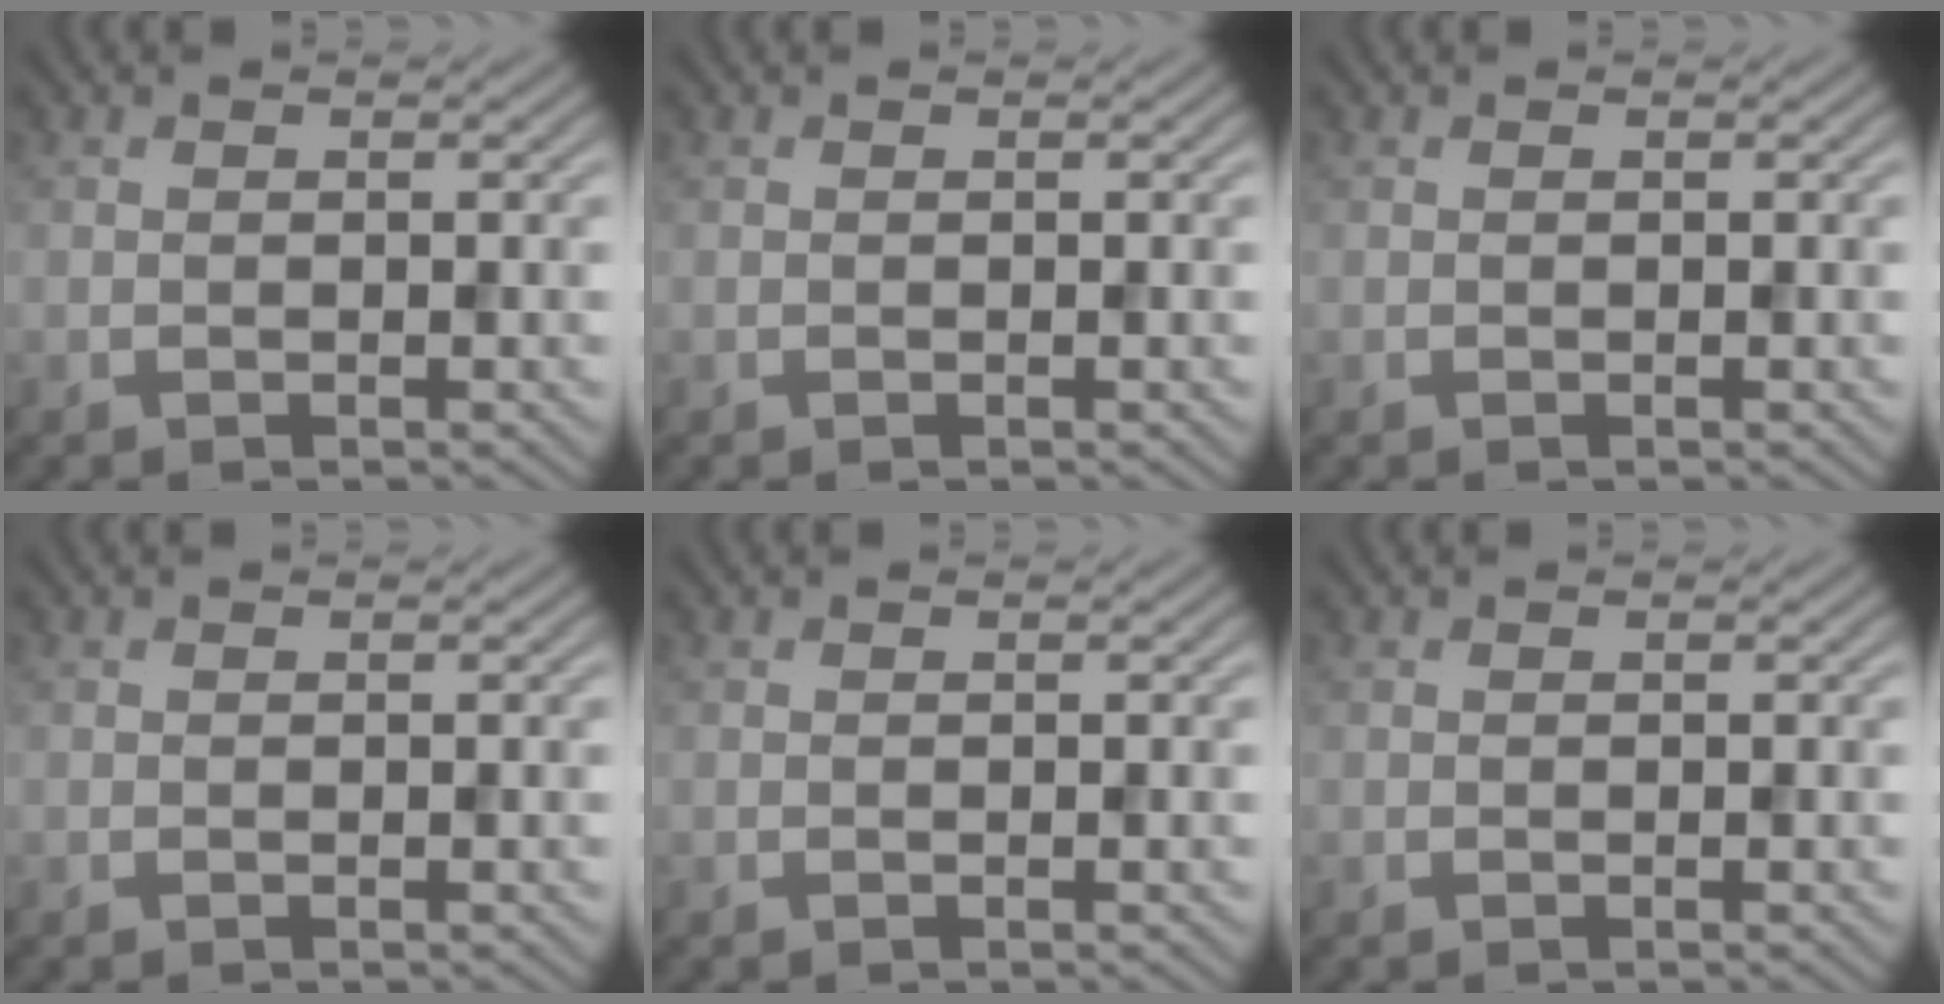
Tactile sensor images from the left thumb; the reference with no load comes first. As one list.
[{"total": 0.0}, {"total": 0.0}, {"total": 0.0}, {"total": 0.0}, {"total": 0.0}]